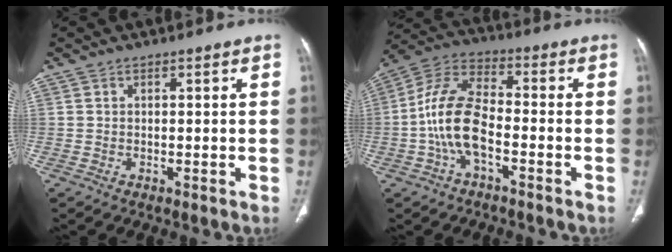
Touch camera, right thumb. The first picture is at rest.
{"total": 12.0, "force": [-3.1, 5.9, 9.9], "torque": [-0.204, 0.039, -0.066]}